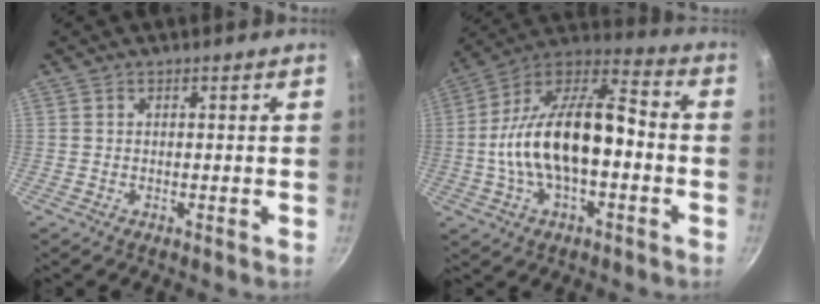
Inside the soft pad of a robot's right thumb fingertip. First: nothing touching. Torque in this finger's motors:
{"motor_torque": [2.54, 2.47, 1.59, -1.18, 0.21]}